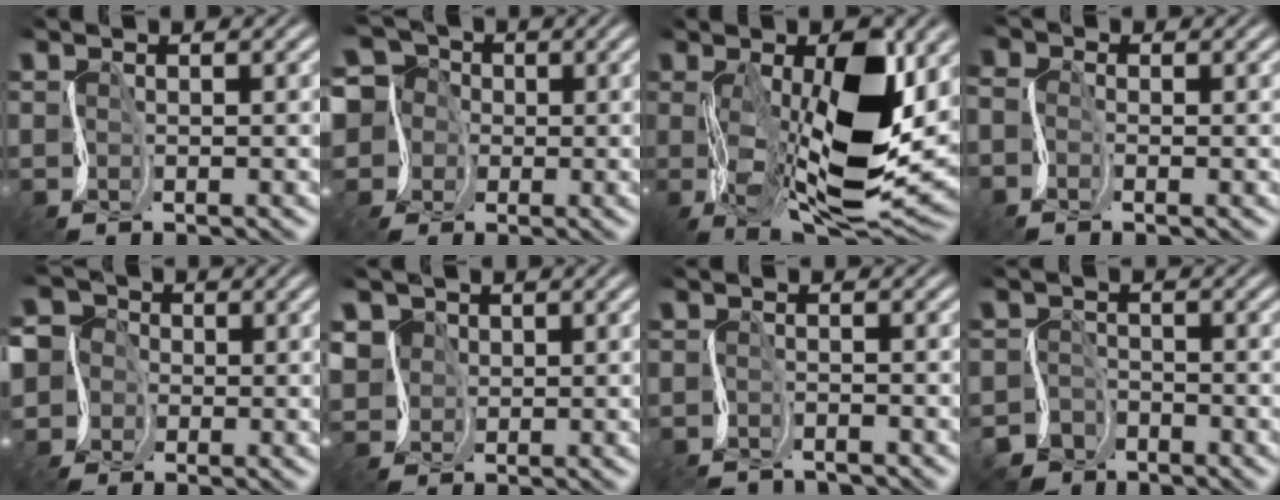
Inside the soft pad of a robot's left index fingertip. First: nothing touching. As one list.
[{"total": 8.2, "force": [0.2, 7.8, 2.6], "torque": [-0.083, 0.033, -0.050]}, {"total": 14.0, "force": [0.3, 5.6, 12.8], "torque": [-0.211, -0.012, 0.005]}, {"total": 2.1, "force": [-1.1, 1.4, 1.1], "torque": [-0.026, 0.006, -0.039]}, {"total": 5.3, "force": [-1.1, 5.1, 1.0], "torque": [-0.024, 0.021, -0.062]}, {"total": 1.8, "force": [0.6, 1.7, -0.3], "torque": [-0.006, 0.004, 0.005]}, {"total": 3.2, "force": [-3.2, 0.0, 0.0], "torque": [-0.005, -0.006, -0.063]}, {"total": 4.0, "force": [-3.4, 2.2, 0.4], "torque": [-0.005, -0.002, -0.071]}]